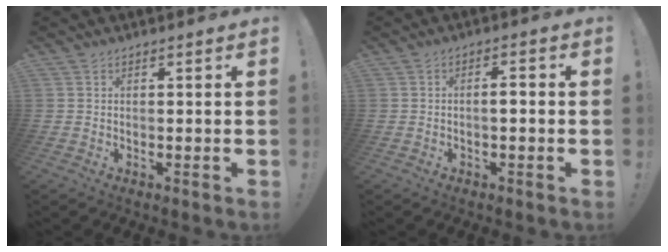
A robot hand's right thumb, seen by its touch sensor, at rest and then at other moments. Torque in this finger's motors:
{"motor_torque": [0.17, -0.55, 0.00, 0.19, 0.06]}